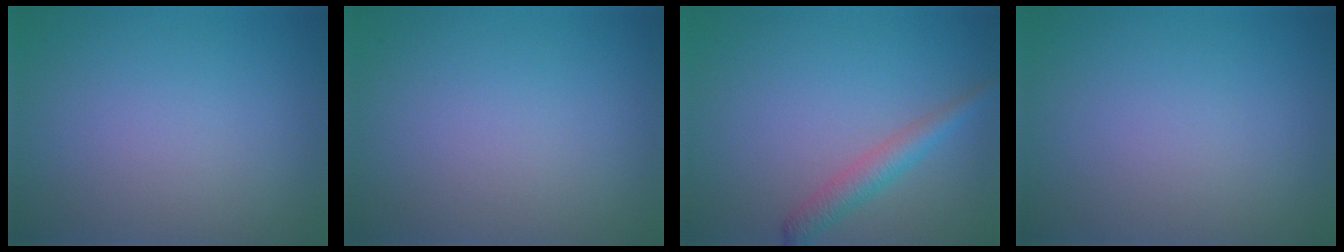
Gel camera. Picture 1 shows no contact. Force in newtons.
{"total": 0.0}
{"total": 2.5, "press": 2.5, "slide": 0.1}
{"total": 0.0}